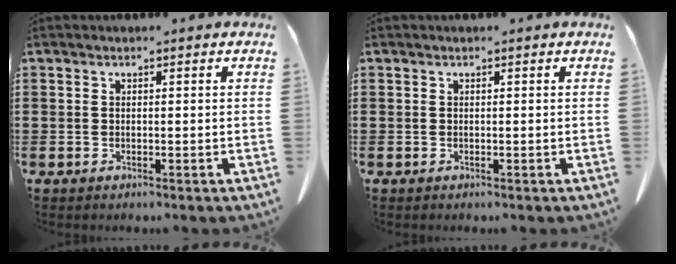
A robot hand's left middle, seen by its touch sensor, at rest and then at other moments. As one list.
[{"total": 0.0}]